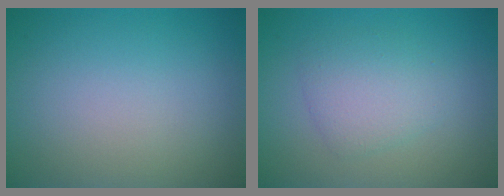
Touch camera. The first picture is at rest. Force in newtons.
{"total": 2.9, "press": 2.9, "slide": 0.1}